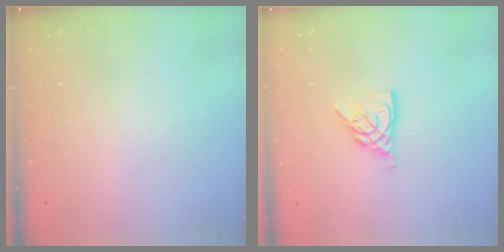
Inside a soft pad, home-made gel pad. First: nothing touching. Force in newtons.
{"total": 8.3, "press": 8.2, "slide": 0.9}